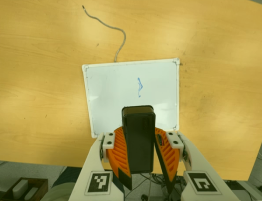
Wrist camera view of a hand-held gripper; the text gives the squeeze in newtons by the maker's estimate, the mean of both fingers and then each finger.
{"total": 9.6, "left": 10.0, "right": 9.3}